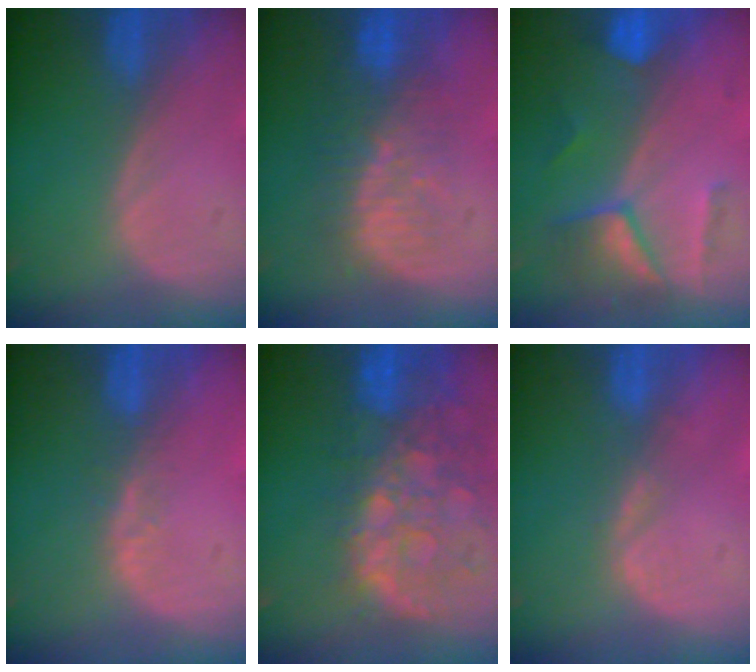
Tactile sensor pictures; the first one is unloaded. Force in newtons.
{"total": 8.7, "press": 8.0, "slide": 3.6}
{"total": 7.3, "press": 6.5, "slide": 3.4}
{"total": 2.4, "press": 1.8, "slide": 1.5}
{"total": 11.7, "press": 9.9, "slide": 6.3}
{"total": 2.3, "press": 1.8, "slide": 1.5}